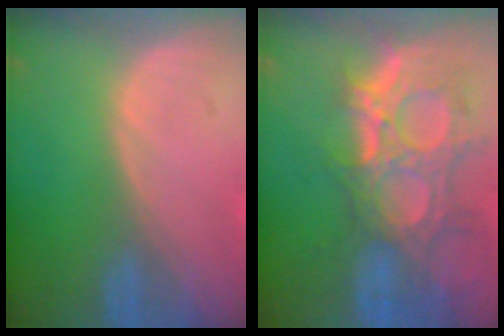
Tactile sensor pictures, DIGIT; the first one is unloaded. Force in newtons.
{"total": 12.8, "press": 11.0, "slide": 6.5}